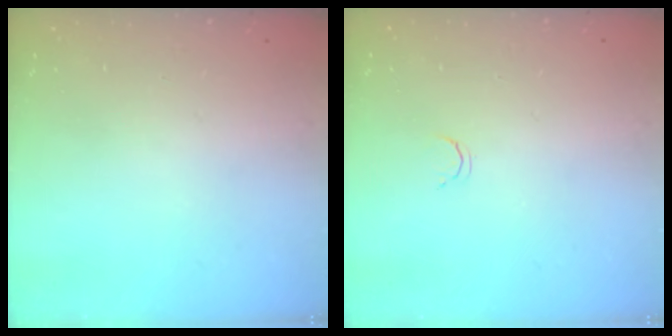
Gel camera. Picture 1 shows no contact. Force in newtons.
{"total": 2.1, "press": 2.1, "slide": 0.4}